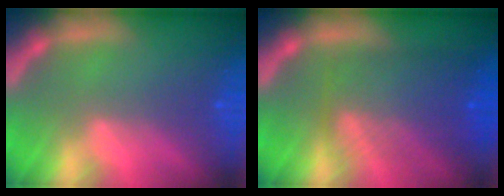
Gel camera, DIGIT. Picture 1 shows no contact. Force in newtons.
{"total": 7.6}